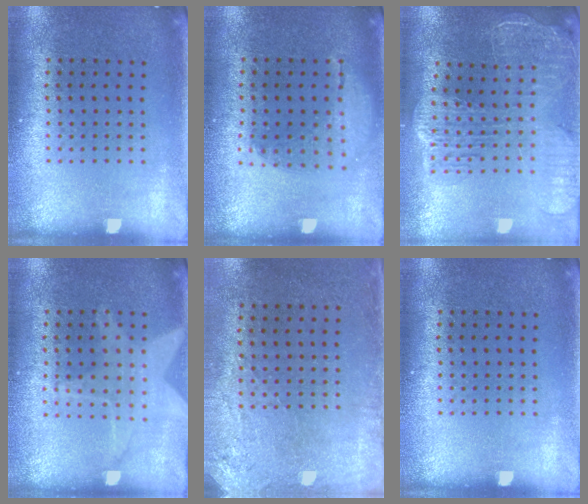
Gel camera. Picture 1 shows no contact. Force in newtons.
{"total": 1.3, "press": 1.1, "slide": 0.6}
{"total": 2.7, "press": 2.3, "slide": 1.4}
{"total": 1.3, "press": 1.2, "slide": 0.3}
{"total": 2.8, "press": 2.3, "slide": 1.6}
{"total": 0.0}